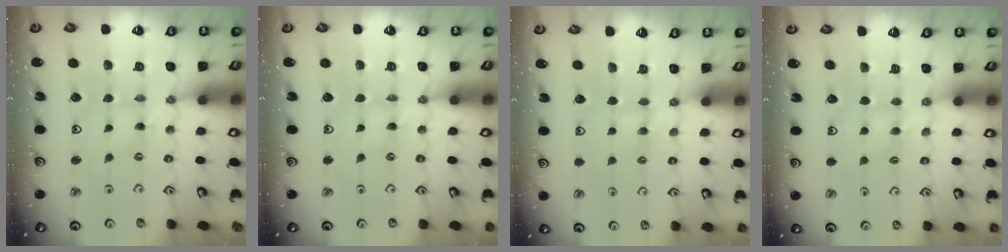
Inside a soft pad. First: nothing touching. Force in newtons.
{"total": 0.0}
{"total": 3.8, "press": 3.8, "slide": 0.7}
{"total": 4.0, "press": 4.0, "slide": 0.5}